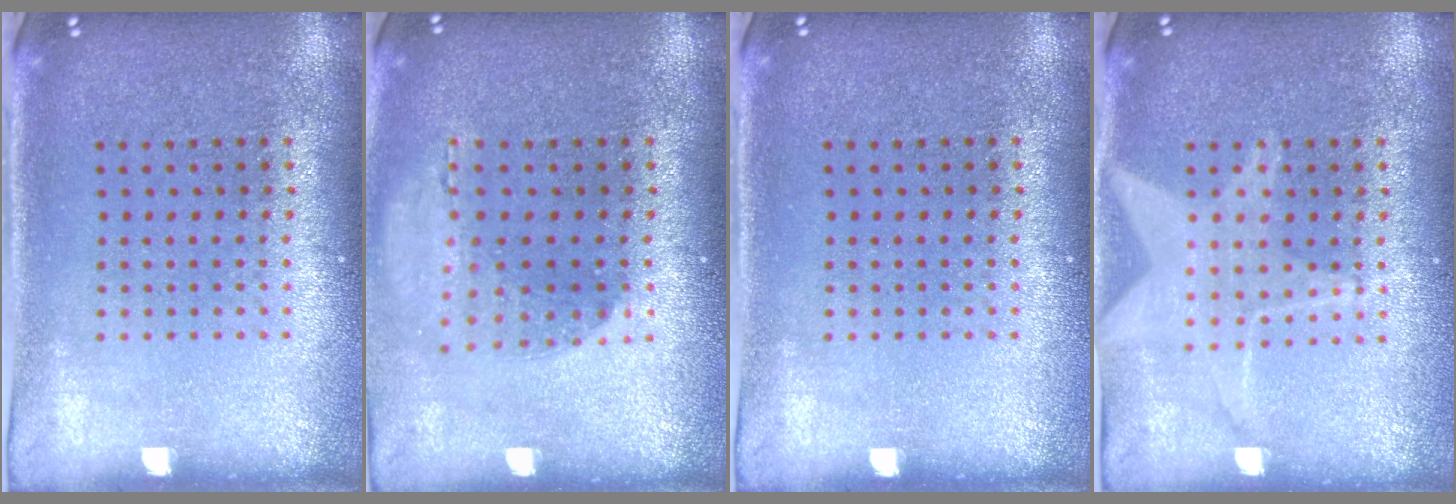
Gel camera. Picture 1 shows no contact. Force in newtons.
{"total": 1.2, "press": 1.2, "slide": 0.0}
{"total": 0.0}
{"total": 2.7, "press": 2.7, "slide": 0.4}